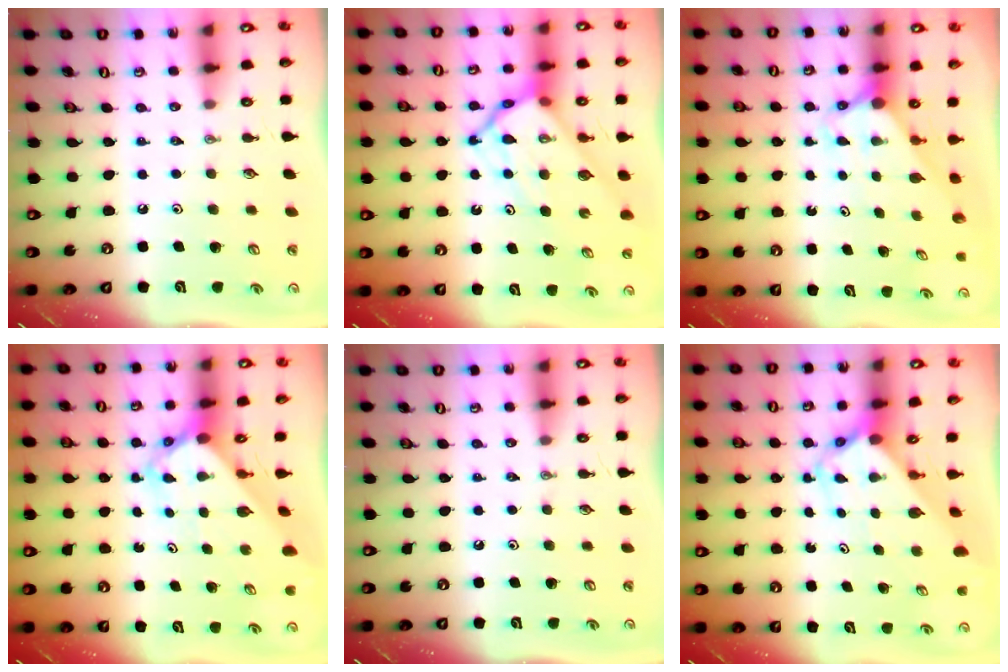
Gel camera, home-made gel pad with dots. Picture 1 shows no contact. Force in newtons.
{"total": 10.4, "press": 10.4, "slide": 0.7}
{"total": 2.7, "press": 2.7, "slide": 0.0}
{"total": 3.5, "press": 3.5, "slide": 0.2}
{"total": 0.0}
{"total": 3.2, "press": 3.1, "slide": 0.3}